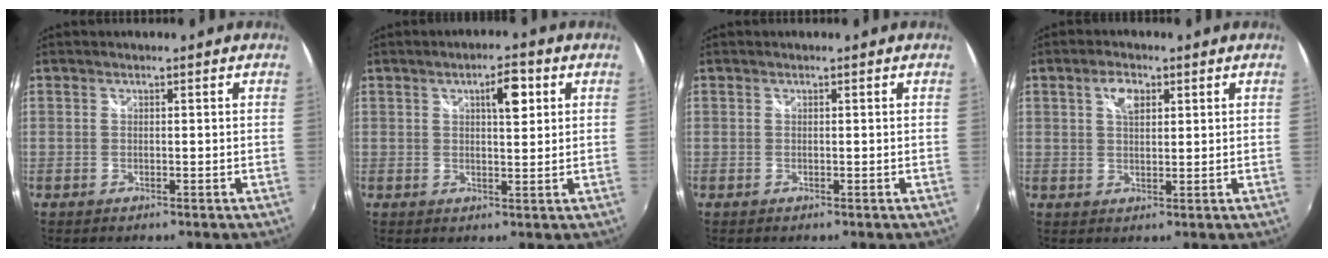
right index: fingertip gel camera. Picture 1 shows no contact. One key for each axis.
{"total": 5.0, "fx": 1.9, "fy": 1.6, "fz": 4.3, "tx": -0.063, "ty": 0.010, "tz": 0.029}
{"total": 0.0}
{"total": 4.0, "fx": 1.7, "fy": 2.1, "fz": 2.9, "tx": -0.050, "ty": 0.008, "tz": 0.030}